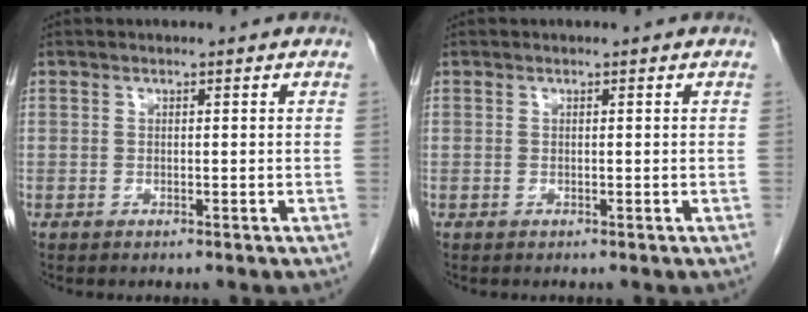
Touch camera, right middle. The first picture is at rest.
{"total": 0.0}